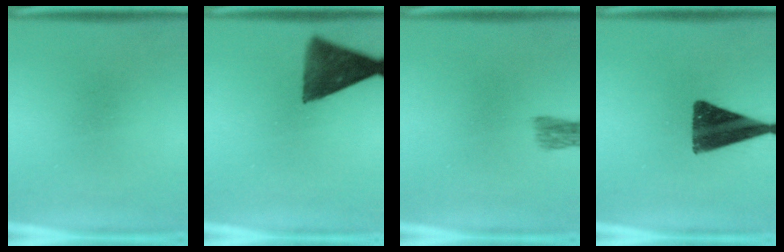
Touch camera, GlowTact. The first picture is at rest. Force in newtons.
{"total": 10.6}
{"total": 2.5}
{"total": 13.1}